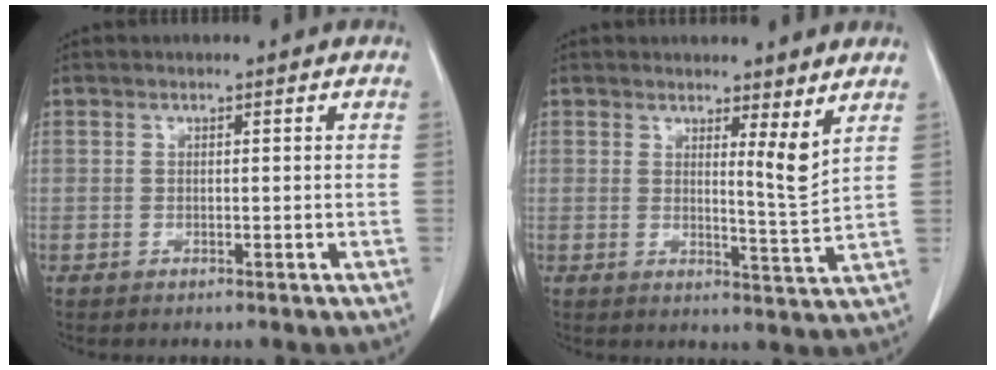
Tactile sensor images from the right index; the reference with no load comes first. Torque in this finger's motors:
{"motor_torque": [0.03, 0.23, 0.04, 0.03]}